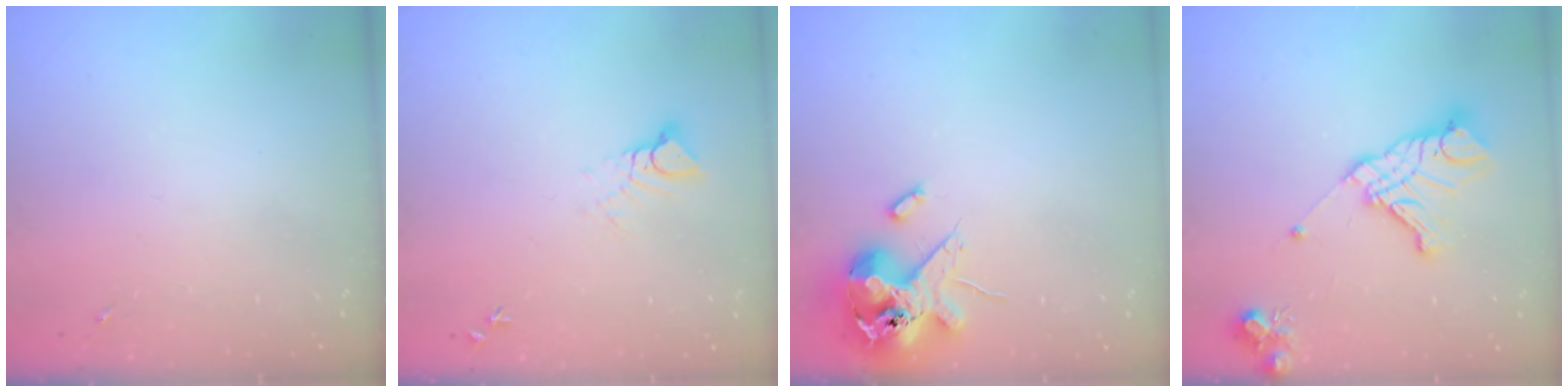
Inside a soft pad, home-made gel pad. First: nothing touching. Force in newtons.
{"total": 5.0, "press": 5.0, "slide": 0.2}
{"total": 14.2, "press": 14.0, "slide": 2.4}
{"total": 15.8, "press": 15.7, "slide": 1.7}